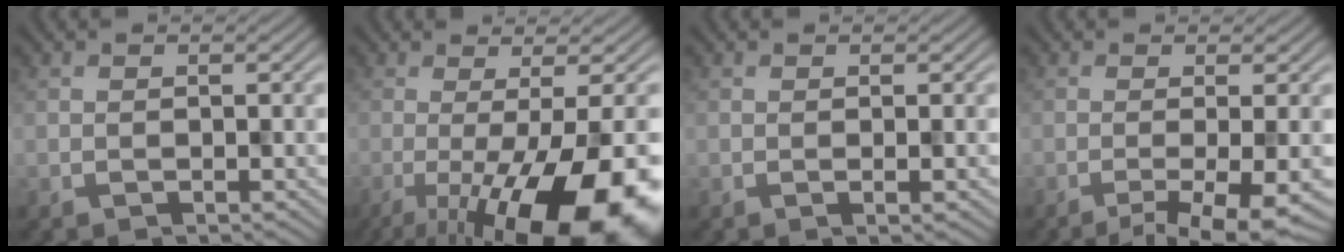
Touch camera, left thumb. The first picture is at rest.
{"total": 16.6, "force": [-6.7, 5.2, 14.3], "torque": [-0.190, -0.015, -0.095]}
{"total": 1.6, "force": [-0.3, 0.1, 1.6], "torque": [-0.024, 0.006, -0.006]}
{"total": 7.1, "force": [-3.9, 1.5, 5.8], "torque": [-0.081, -0.006, -0.049]}